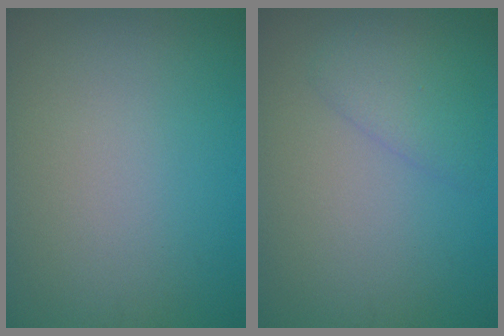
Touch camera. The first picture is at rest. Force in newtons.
{"total": 2.0, "press": 2.0, "slide": 0.2}